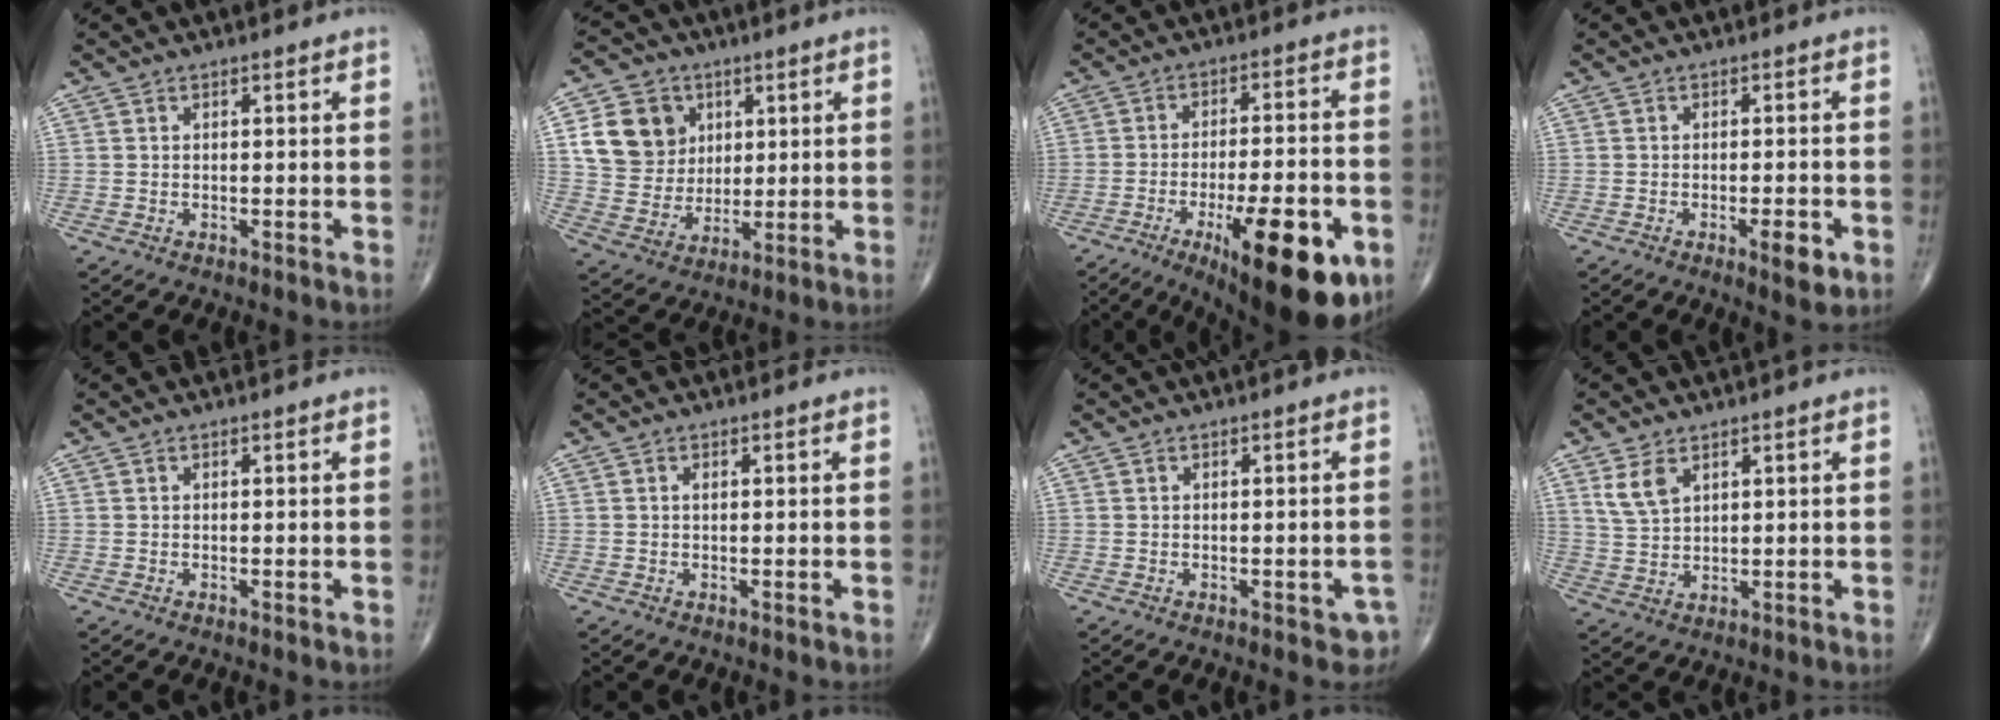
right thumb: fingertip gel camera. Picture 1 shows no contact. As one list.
[{"total": 12.9, "force": [4.1, 11.0, 5.2], "torque": [-0.069, -0.006, 0.081]}, {"total": 22.0, "force": [-9.4, 7.0, 18.7], "torque": [-0.225, 0.024, -0.125]}, {"total": 4.6, "force": [-1.9, 1.3, 4.0], "torque": [-0.055, 0.000, -0.023]}, {"total": 0.0}, {"total": 0.7, "force": [0.2, 0.3, 0.6], "torque": [-0.012, -0.001, 0.004]}, {"total": 3.2, "force": [-1.3, 1.6, 2.5], "torque": [-0.010, 0.009, -0.009]}, {"total": 5.0, "force": [2.8, 2.8, 3.1], "torque": [-0.056, -0.010, 0.064]}]